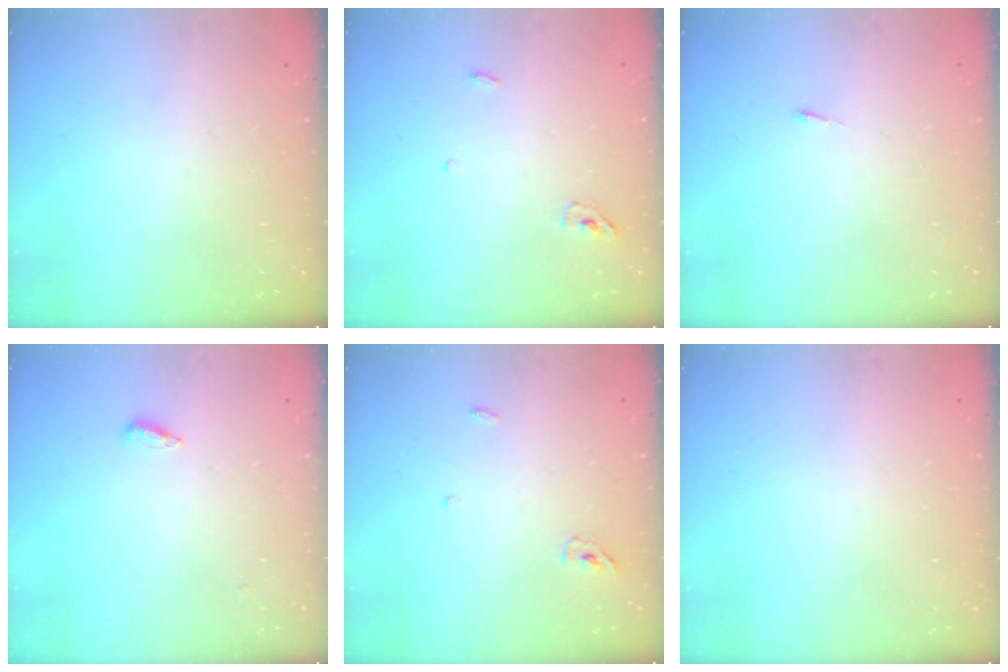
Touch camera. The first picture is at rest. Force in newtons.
{"total": 3.7, "press": 3.5, "slide": 1.1}
{"total": 2.6, "press": 2.5, "slide": 0.3}
{"total": 2.2, "press": 2.2, "slide": 0.5}
{"total": 3.3, "press": 3.3, "slide": 0.7}
{"total": 0.8, "press": 0.8, "slide": 0.1}